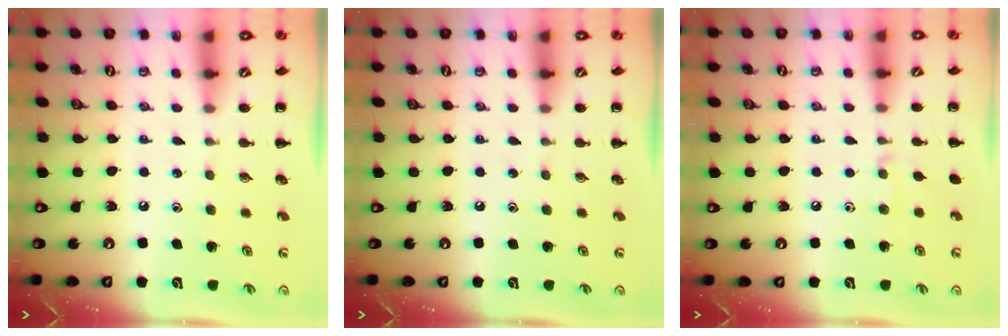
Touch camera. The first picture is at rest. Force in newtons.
{"total": 0.0}
{"total": 2.9, "press": 2.7, "slide": 1.0}